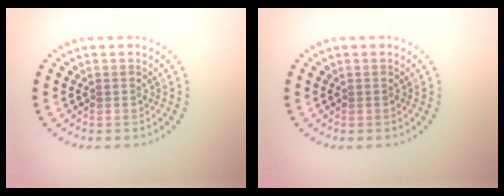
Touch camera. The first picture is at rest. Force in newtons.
{"total": 0.0}